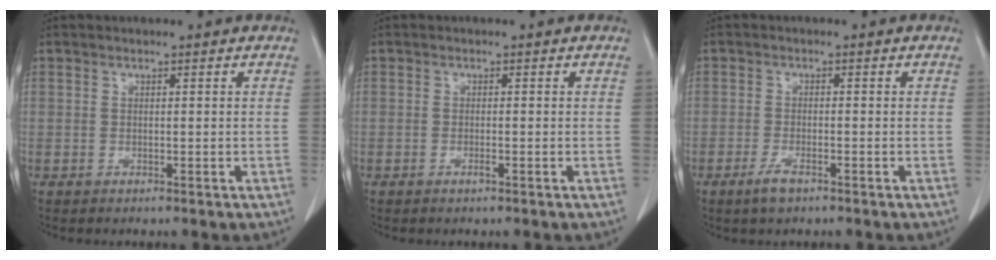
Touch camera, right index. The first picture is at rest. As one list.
[{"total": 0.8, "force": [-0.4, 0.1, 0.7], "torque": [-0.016, -0.001, -0.007]}, {"total": 2.8, "force": [-1.8, 0.7, 2.0], "torque": [-0.044, -0.003, -0.034]}]